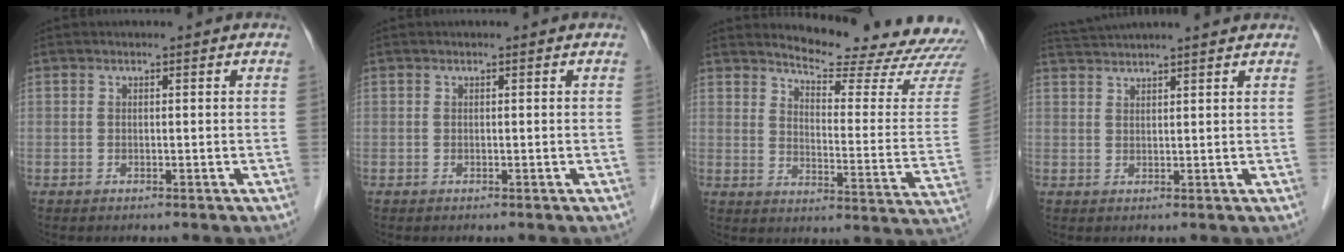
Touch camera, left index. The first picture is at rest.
{"total": 0.0}
{"total": 19.8, "force": [19.2, 1.3, 4.9], "torque": [-0.065, -0.119, 0.223]}
{"total": 9.2, "force": [8.5, -0.3, 3.4], "torque": [-0.060, 0.032, 0.123]}